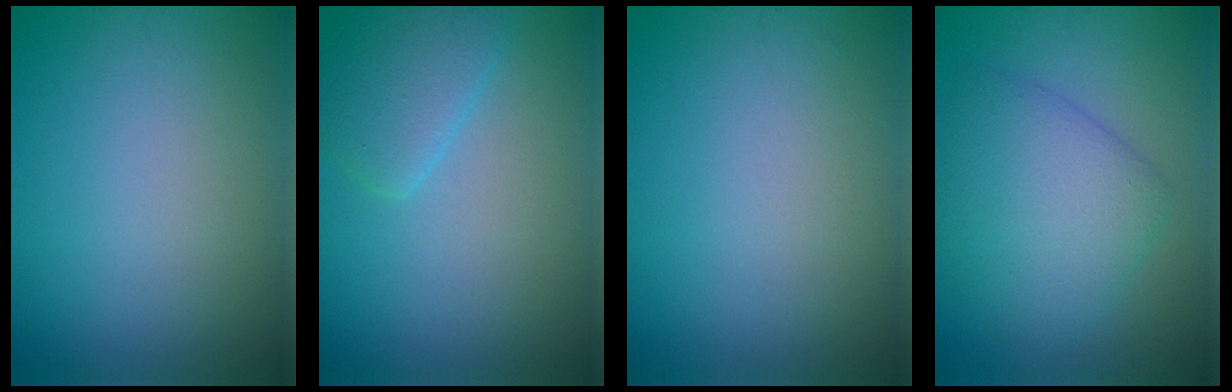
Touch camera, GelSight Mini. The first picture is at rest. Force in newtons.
{"total": 2.9, "press": 2.9, "slide": 0.1}
{"total": 0.0}
{"total": 5.7, "press": 5.7, "slide": 0.2}